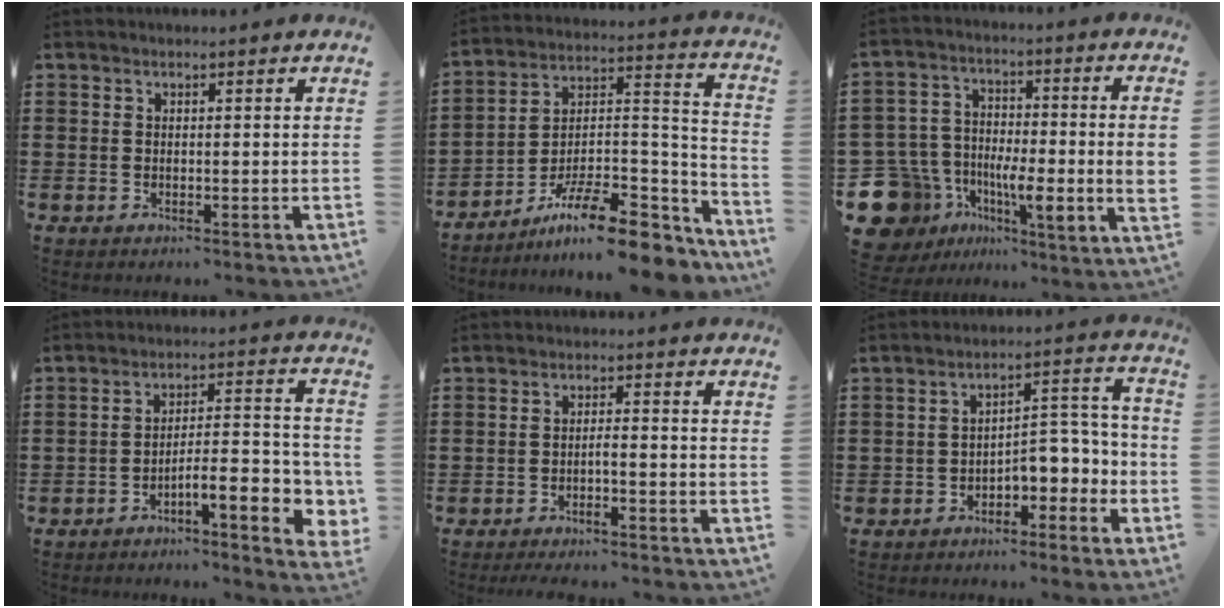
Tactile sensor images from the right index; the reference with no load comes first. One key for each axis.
{"total": 12.9, "fx": -9.7, "fy": 3.4, "fz": 7.7, "tx": -0.130, "ty": 0.032, "tz": -0.176}
{"total": 11.4, "fx": -4.1, "fy": 8.0, "fz": 7.0, "tx": -0.192, "ty": -0.001, "tz": -0.073}
{"total": 7.2, "fx": -3.6, "fy": 1.7, "fz": 6.0, "tx": -0.091, "ty": -0.015, "tz": -0.064}
{"total": 2.1, "fx": -1.7, "fy": -0.1, "fz": 1.2, "tx": -0.023, "ty": -0.002, "tz": -0.034}
{"total": 4.9, "fx": -2.9, "fy": 2.5, "fz": 3.1, "tx": -0.048, "ty": 0.000, "tz": -0.061}